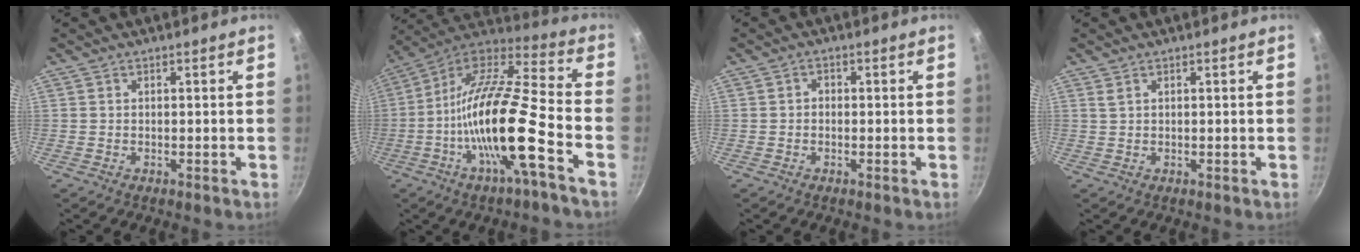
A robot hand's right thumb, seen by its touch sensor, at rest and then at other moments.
{"total": 21.3, "force": [-7.0, 4.4, 19.7], "torque": [-0.344, 0.036, -0.144]}
{"total": 1.0, "force": [0.1, 0.8, 0.6], "torque": [-0.010, 0.005, 0.000]}
{"total": 1.0, "force": [0.7, 0.4, 0.6], "torque": [-0.012, -0.002, 0.015]}